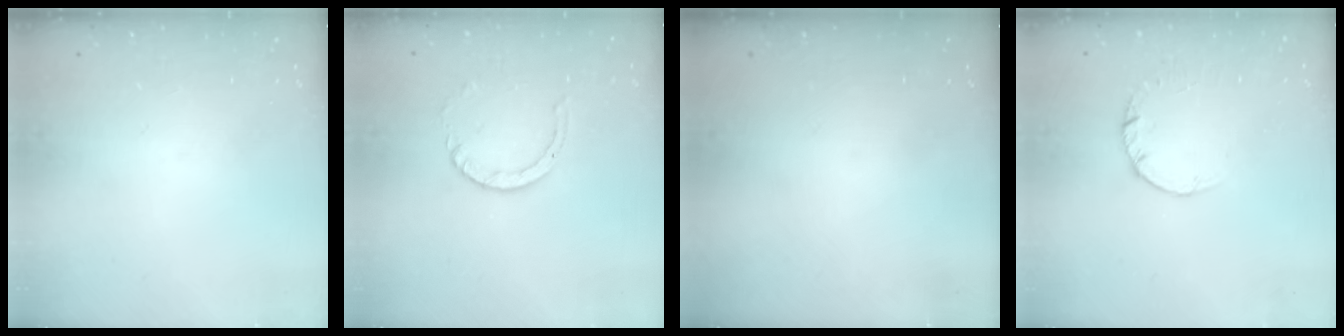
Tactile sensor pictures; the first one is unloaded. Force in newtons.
{"total": 3.8, "press": 3.7, "slide": 0.3}
{"total": 0.0}
{"total": 2.5, "press": 2.5, "slide": 0.2}